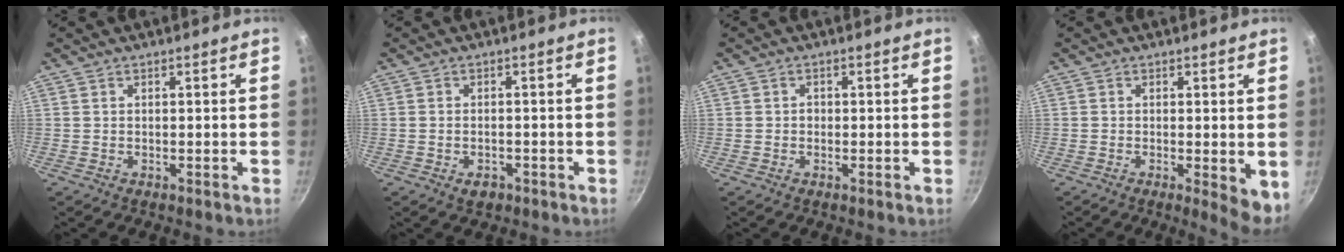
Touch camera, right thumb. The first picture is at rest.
{"total": 2.7, "force": [-1.4, 1.8, 1.5], "torque": [-0.020, 0.010, -0.017]}
{"total": 1.0, "force": [-0.2, 0.9, 0.4], "torque": [-0.004, 0.004, -0.004]}
{"total": 5.3, "force": [-0.8, 1.5, 5.0], "torque": [-0.059, -0.010, -0.008]}